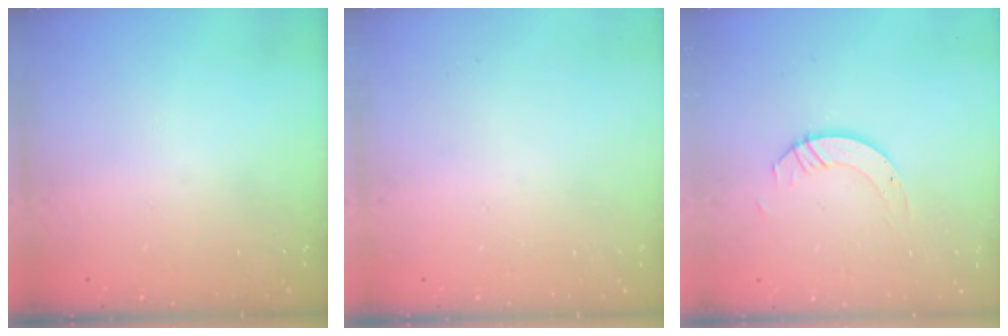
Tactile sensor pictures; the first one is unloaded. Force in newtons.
{"total": 0.0}
{"total": 4.4, "press": 4.4, "slide": 0.0}